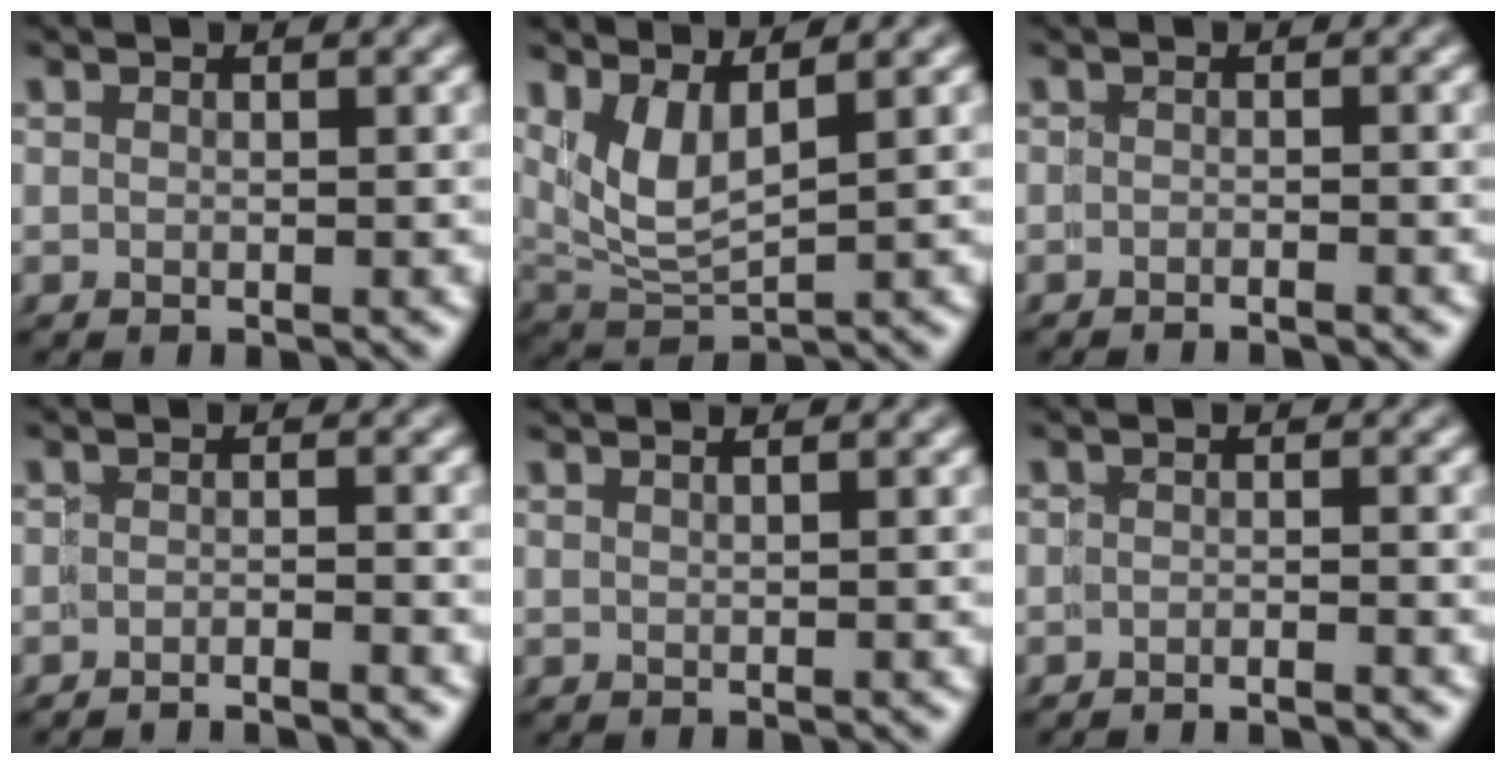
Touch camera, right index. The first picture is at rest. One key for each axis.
{"total": 5.5, "fx": 1.9, "fy": 3.7, "fz": 3.6, "tx": -0.092, "ty": -0.003, "tz": 0.034}
{"total": 1.3, "fx": -1.2, "fy": 0.3, "fz": 0.2, "tx": -0.007, "ty": 0.002, "tz": -0.026}
{"total": 3.2, "fx": -3.1, "fy": 0.6, "fz": 0.3, "tx": 0.002, "ty": 0.005, "tz": -0.061}
{"total": 1.1, "fx": 0.7, "fy": -0.4, "fz": 0.7, "tx": -0.008, "ty": 0.004, "tz": 0.014}
{"total": 2.5, "fx": -2.4, "fy": 0.5, "fz": 0.2, "tx": -0.001, "ty": 0.003, "tz": -0.047}